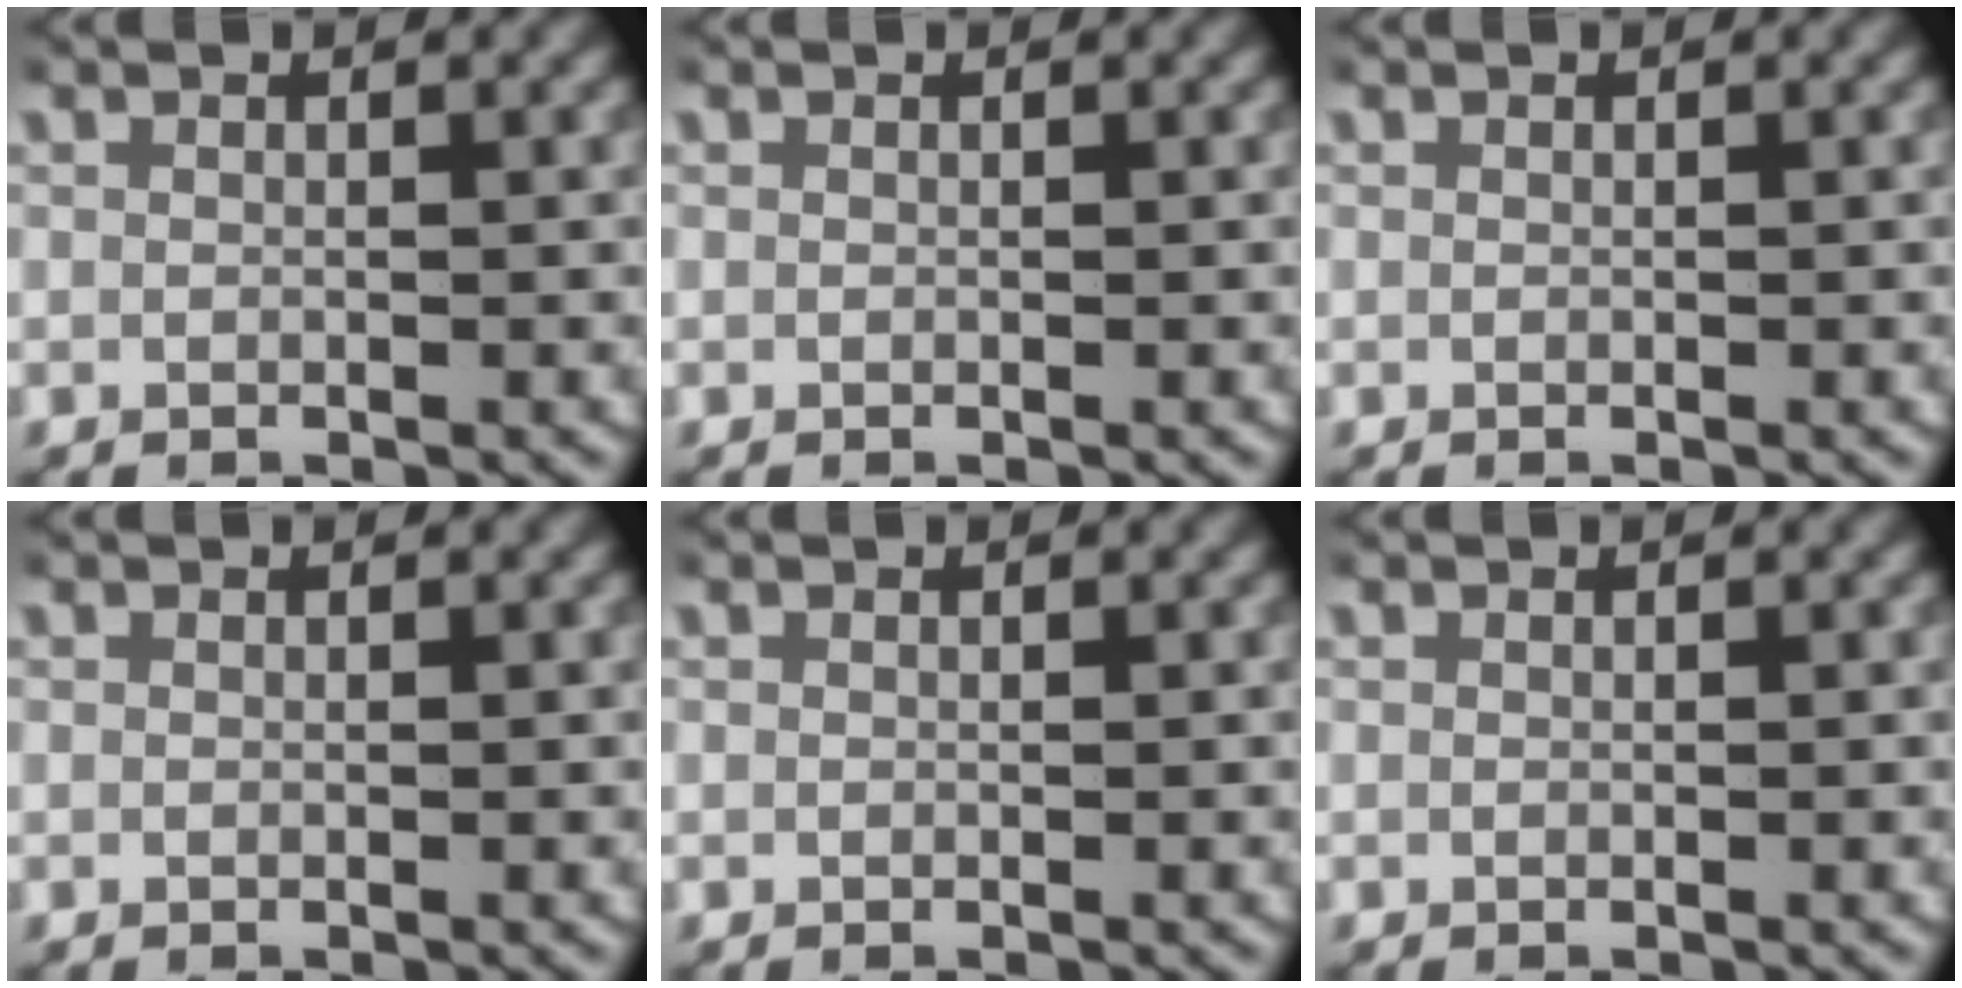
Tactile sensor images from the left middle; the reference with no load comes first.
{"total": 0.0}
{"total": 0.0}
{"total": 0.0}
{"total": 0.0}
{"total": 0.0}